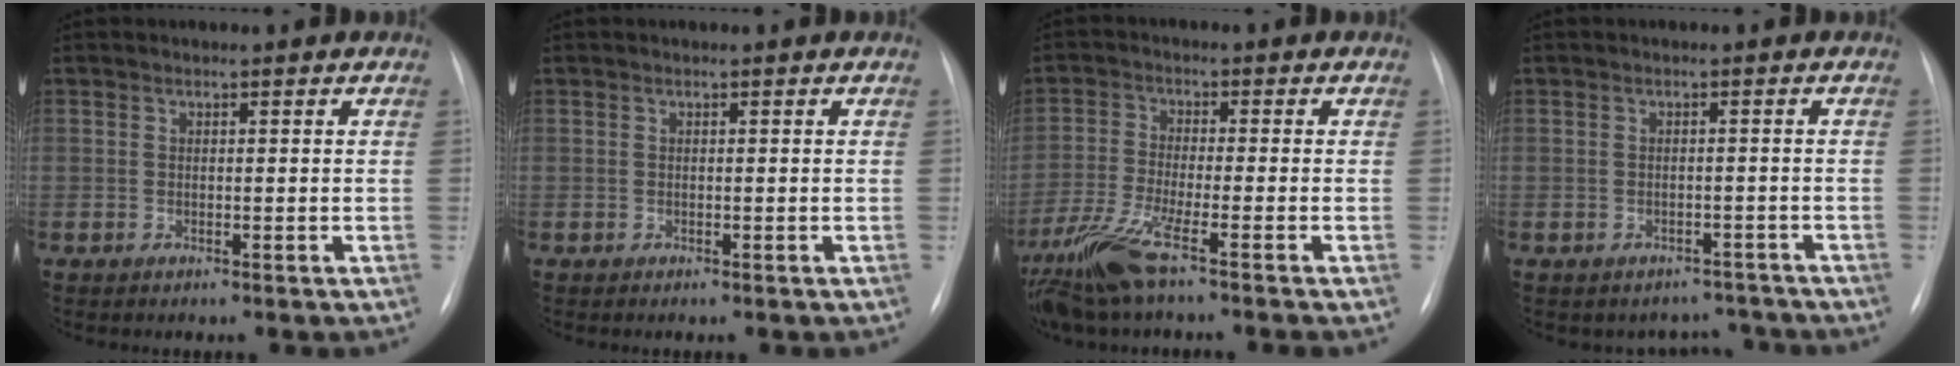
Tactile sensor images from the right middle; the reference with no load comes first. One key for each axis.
{"total": 0.0}
{"total": 8.9, "fx": -6.1, "fy": -0.4, "fz": 6.5, "tx": -0.141, "ty": -0.028, "tz": -0.119}
{"total": 4.7, "fx": -4.1, "fy": 2.2, "fz": -0.7, "tx": 0.021, "ty": 0.025, "tz": -0.047}